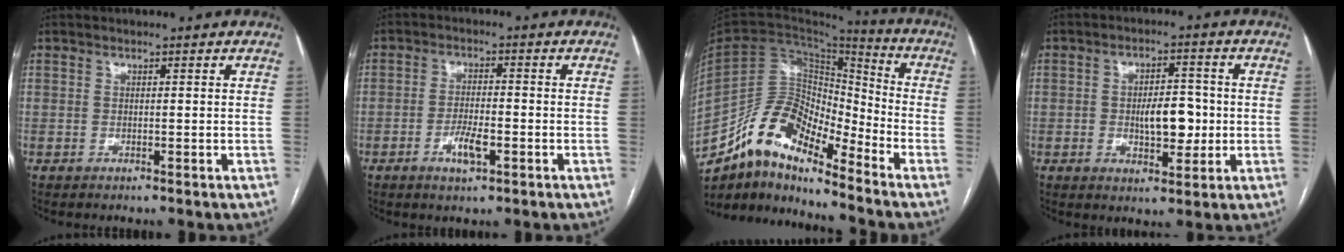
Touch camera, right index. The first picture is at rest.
{"total": 4.5, "force": [-1.9, 1.3, 3.9], "torque": [-0.075, 0.000, -0.031]}
{"total": 12.2, "force": [-10.0, 4.1, 5.7], "torque": [-0.101, 0.053, -0.182]}
{"total": 6.9, "force": [-0.6, 3.2, 6.1], "torque": [-0.095, 0.008, -0.004]}